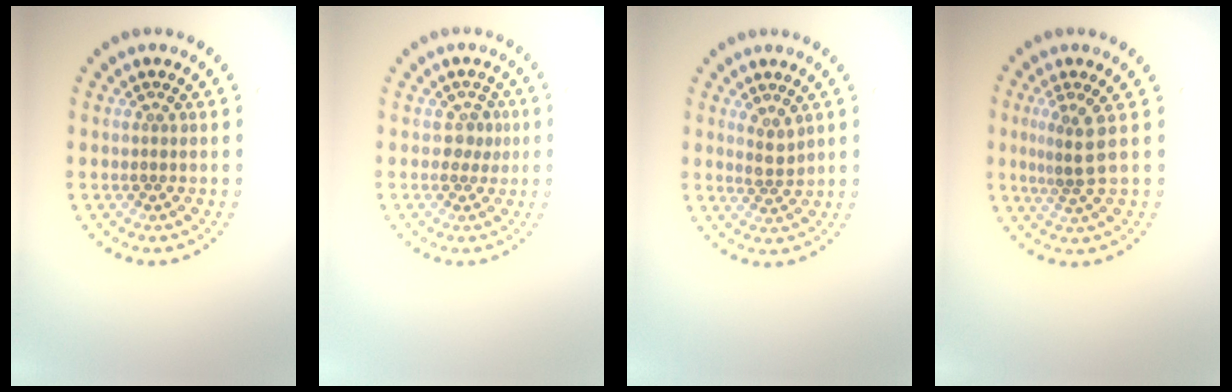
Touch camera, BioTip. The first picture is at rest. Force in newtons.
{"total": 1.4, "press": 1.2, "slide": 0.7}
{"total": 1.8, "press": 1.5, "slide": 0.9}
{"total": 2.6, "press": 1.8, "slide": 1.9}